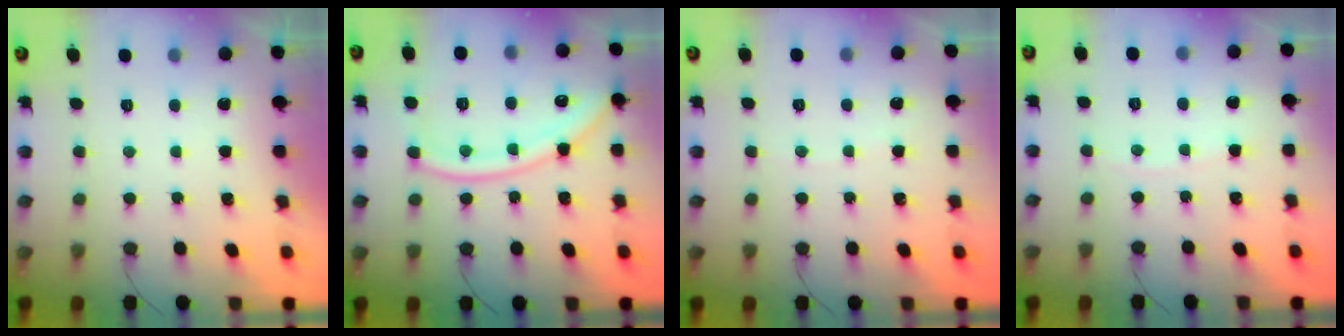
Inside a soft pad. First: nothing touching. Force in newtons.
{"total": 14.5, "press": 14.4, "slide": 1.5}
{"total": 2.6, "press": 2.6, "slide": 0.3}
{"total": 2.0, "press": 2.0, "slide": 0.4}